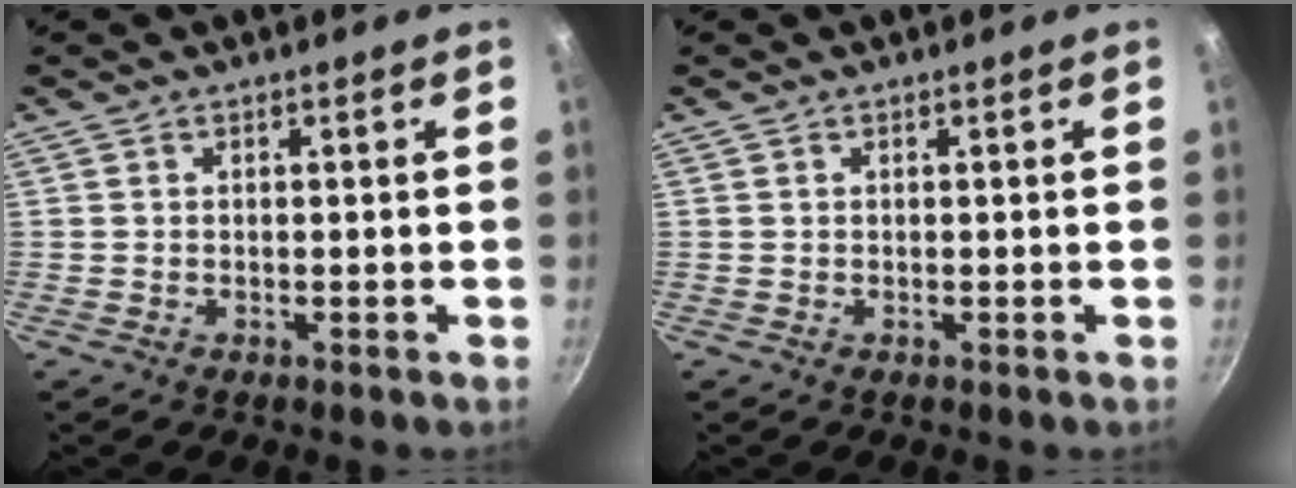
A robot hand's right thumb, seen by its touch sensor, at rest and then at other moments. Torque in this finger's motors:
{"motor_torque": [0.00, 0.00, 0.02, 0.00, 0.00]}